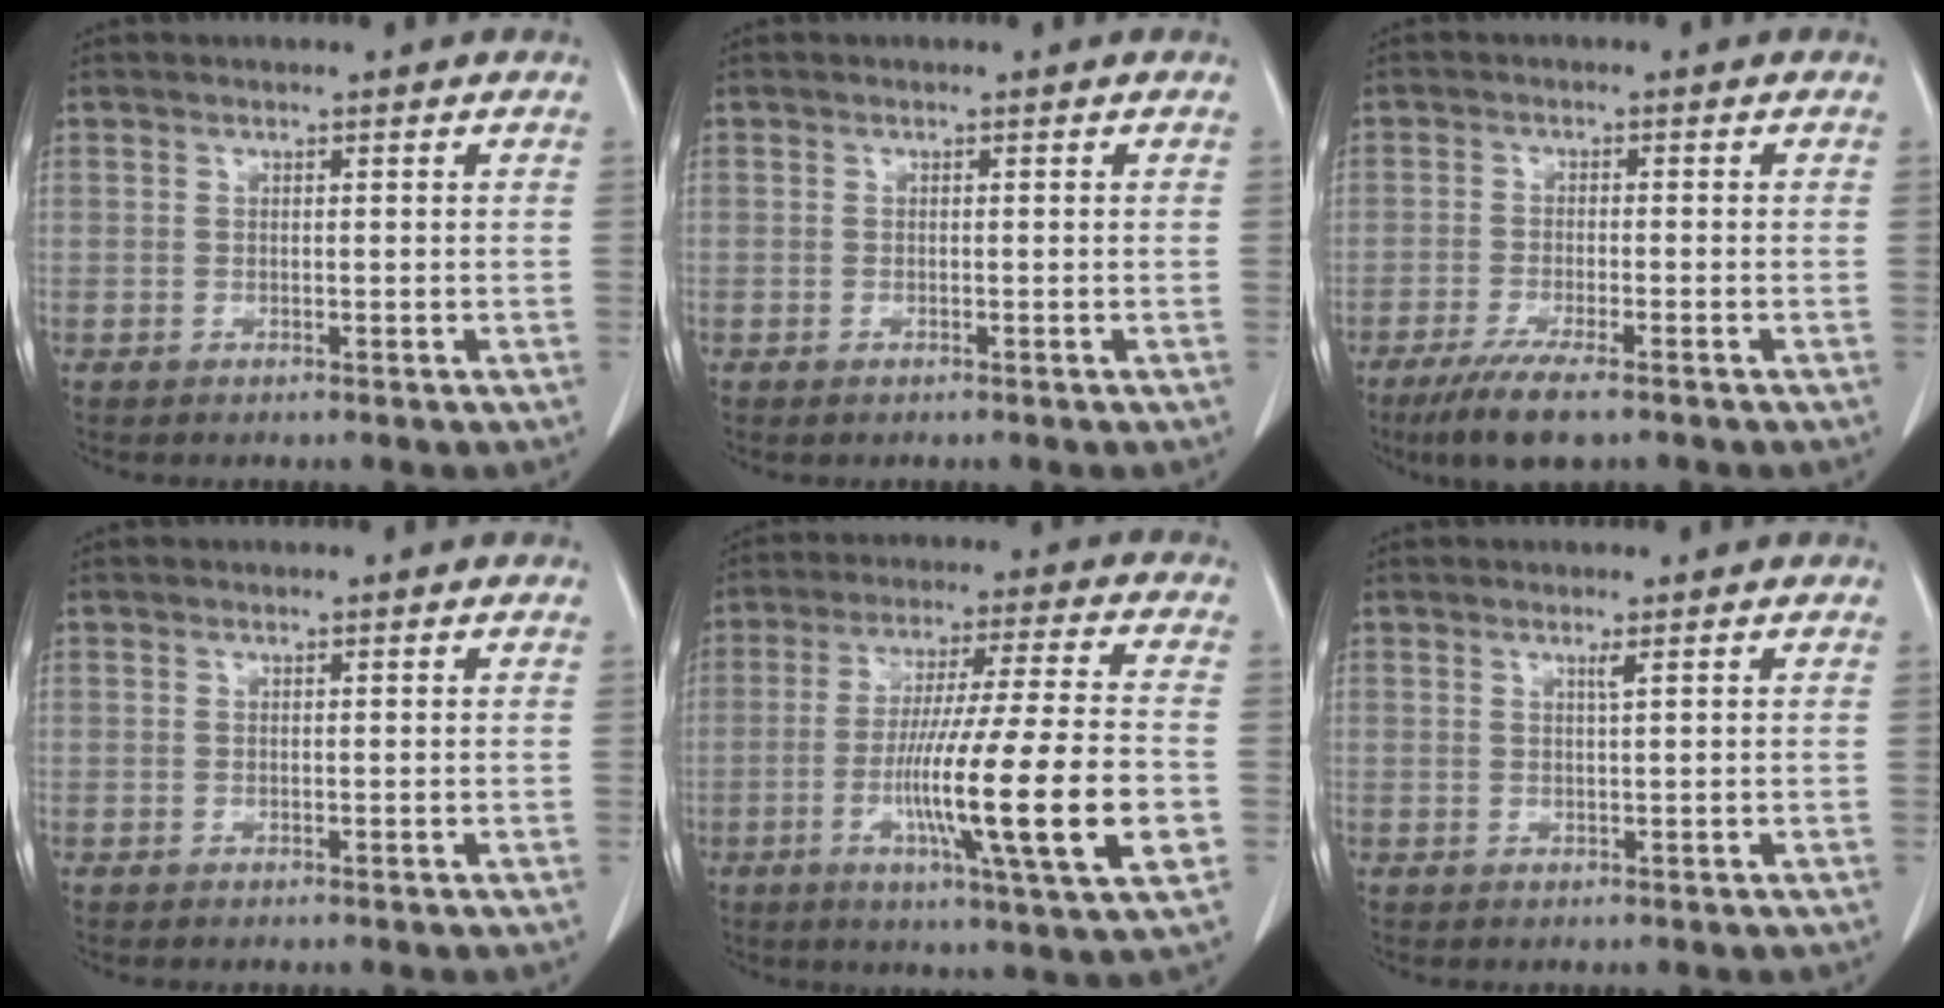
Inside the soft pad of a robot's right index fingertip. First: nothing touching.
{"total": 0.0}
{"total": 7.3, "force": [-5.1, 0.8, 5.2], "torque": [-0.089, -0.017, -0.082]}
{"total": 0.0}
{"total": 19.8, "force": [-5.0, 0.0, 19.2], "torque": [-0.299, -0.017, -0.082]}
{"total": 0.9, "force": [0.5, -0.3, 0.7], "torque": [-0.018, -0.006, 0.011]}